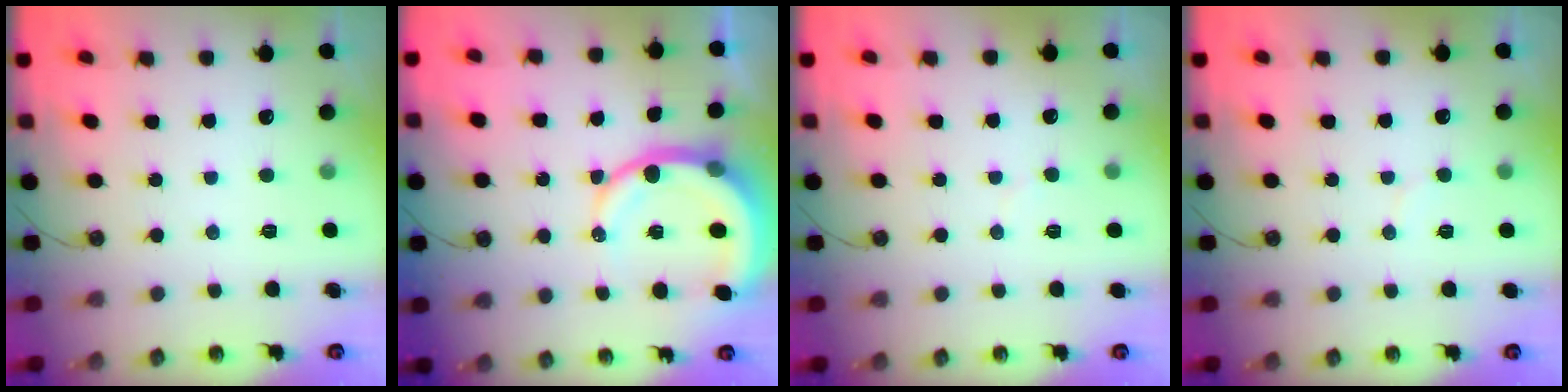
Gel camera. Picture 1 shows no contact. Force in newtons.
{"total": 11.0, "press": 10.8, "slide": 1.5}
{"total": 3.4, "press": 3.3, "slide": 0.4}
{"total": 4.9, "press": 4.9, "slide": 0.3}